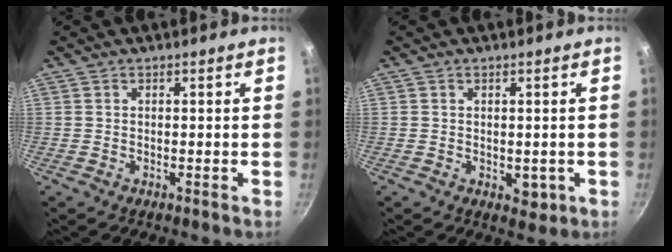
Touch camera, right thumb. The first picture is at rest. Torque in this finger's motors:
{"motor_torque": [0.26, 0.06, 0.32, -0.14, -0.03]}